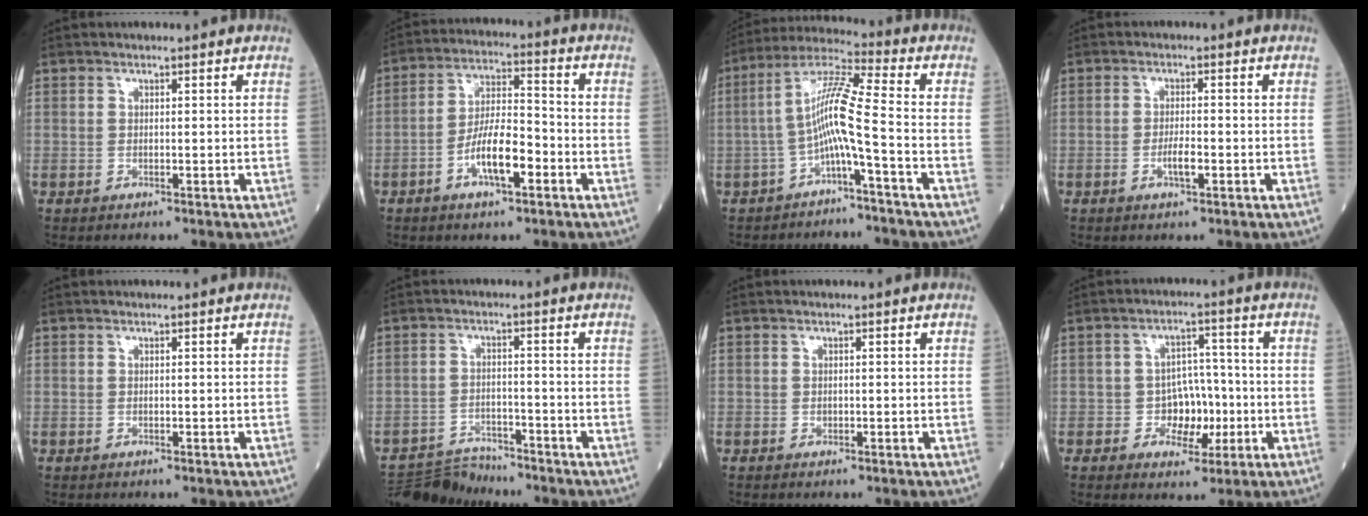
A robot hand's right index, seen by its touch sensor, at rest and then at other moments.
{"total": 8.5, "force": [-3.5, 2.4, 7.4], "torque": [-0.146, 0.009, -0.063]}
{"total": 8.3, "force": [-2.5, -0.5, 7.9], "torque": [-0.155, 0.025, -0.049]}
{"total": 2.5, "force": [-0.9, 0.5, 2.3], "torque": [-0.044, 0.002, -0.013]}
{"total": 0.0}
{"total": 6.3, "force": [-6.2, 0.7, -0.8], "torque": [0.011, -0.001, -0.112]}
{"total": 0.0}
{"total": 5.8, "force": [-1.4, 4.4, 3.5], "torque": [-0.047, 0.017, -0.017]}